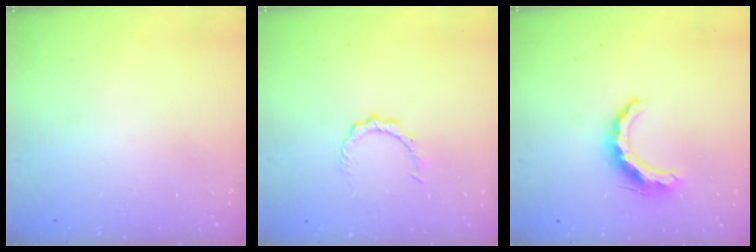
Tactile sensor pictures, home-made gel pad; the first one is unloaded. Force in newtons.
{"total": 3.0, "press": 3.0, "slide": 0.2}
{"total": 10.5, "press": 10.5, "slide": 0.6}